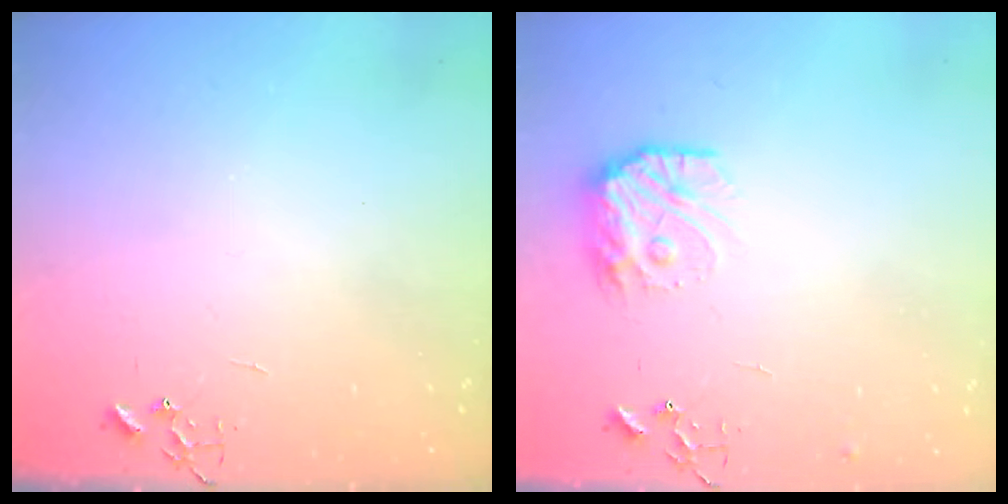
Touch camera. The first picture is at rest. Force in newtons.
{"total": 12.4, "press": 12.4, "slide": 1.0}